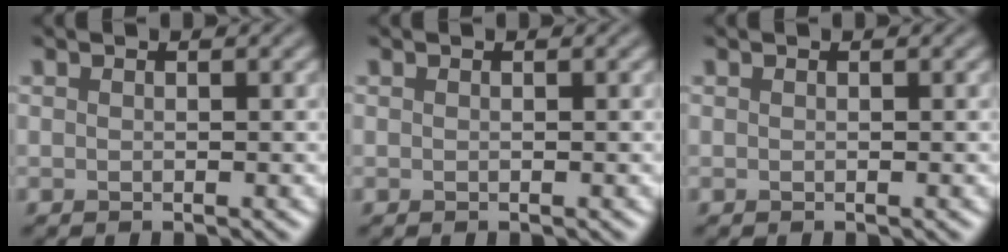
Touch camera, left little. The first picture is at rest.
{"total": 0.0}
{"total": 0.0}